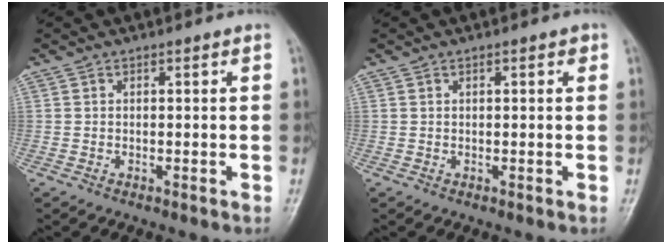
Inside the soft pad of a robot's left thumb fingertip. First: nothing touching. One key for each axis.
{"total": 1.3, "fx": 0.5, "fy": 0.4, "fz": 1.1, "tx": -0.014, "ty": 0.002, "tz": 0.005}